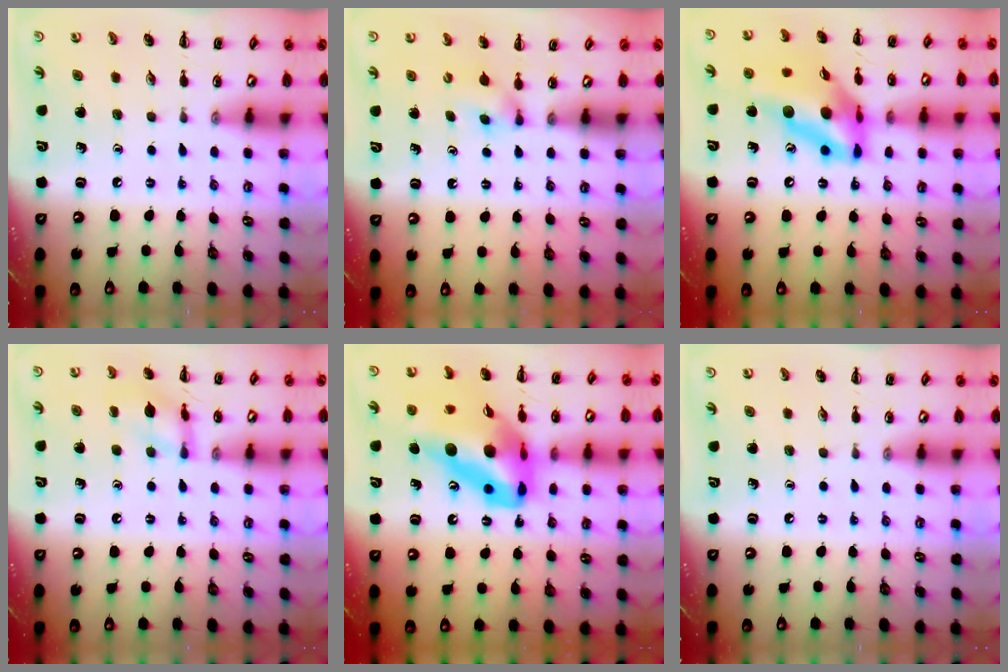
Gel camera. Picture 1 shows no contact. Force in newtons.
{"total": 3.4, "press": 3.2, "slide": 1.2}
{"total": 14.8, "press": 14.0, "slide": 5.0}
{"total": 10.0, "press": 10.0, "slide": 0.6}
{"total": 18.9, "press": 18.0, "slide": 5.8}
{"total": 0.0}